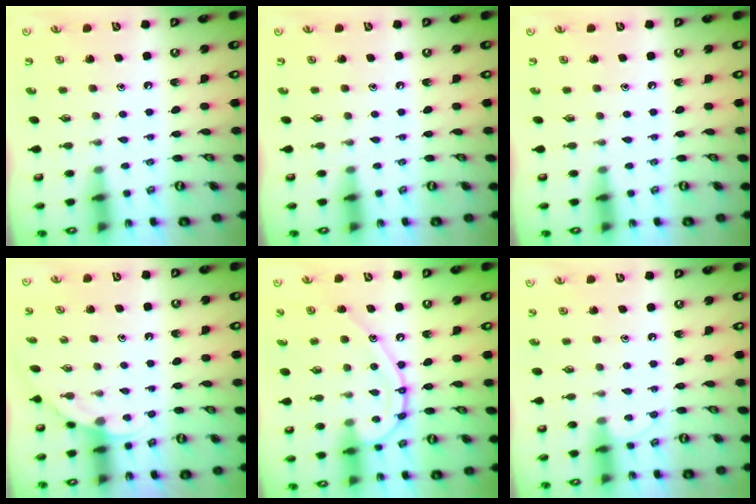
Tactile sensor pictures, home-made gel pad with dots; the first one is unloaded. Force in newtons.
{"total": 0.0}
{"total": 0.0}
{"total": 2.5, "press": 2.5, "slide": 0.2}
{"total": 13.7, "press": 13.6, "slide": 1.4}
{"total": 4.8, "press": 4.8, "slide": 0.5}